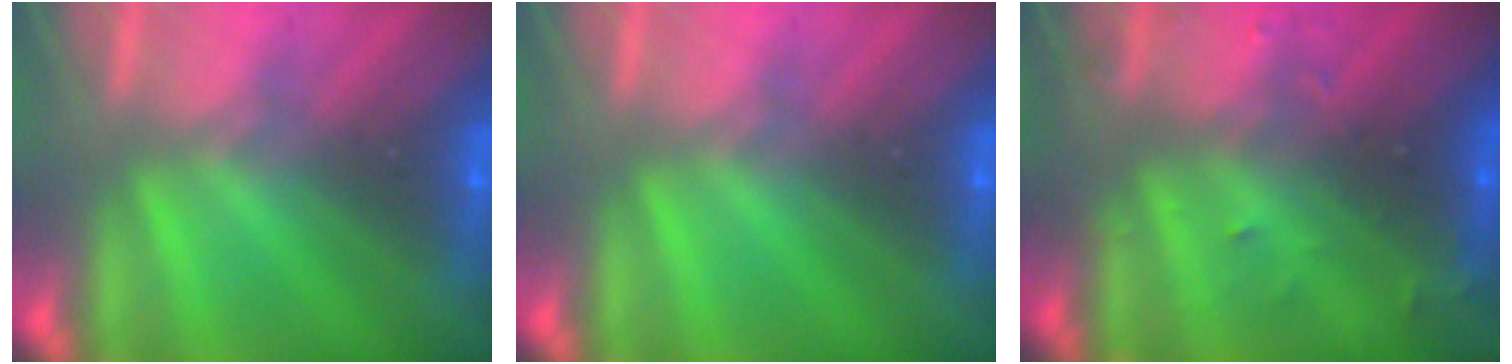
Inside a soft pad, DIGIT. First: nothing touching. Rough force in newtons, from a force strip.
{"total": 0.0}
{"total": 3.0}